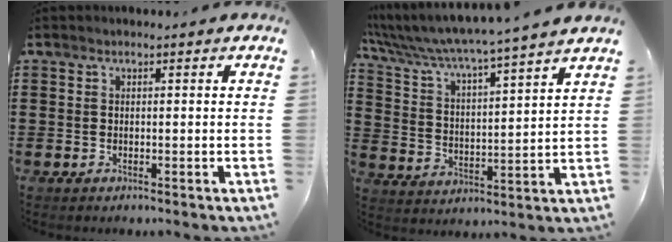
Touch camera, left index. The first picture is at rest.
{"total": 5.0, "force": [4.5, -1.2, 1.7], "torque": [-0.057, -0.043, 0.067]}